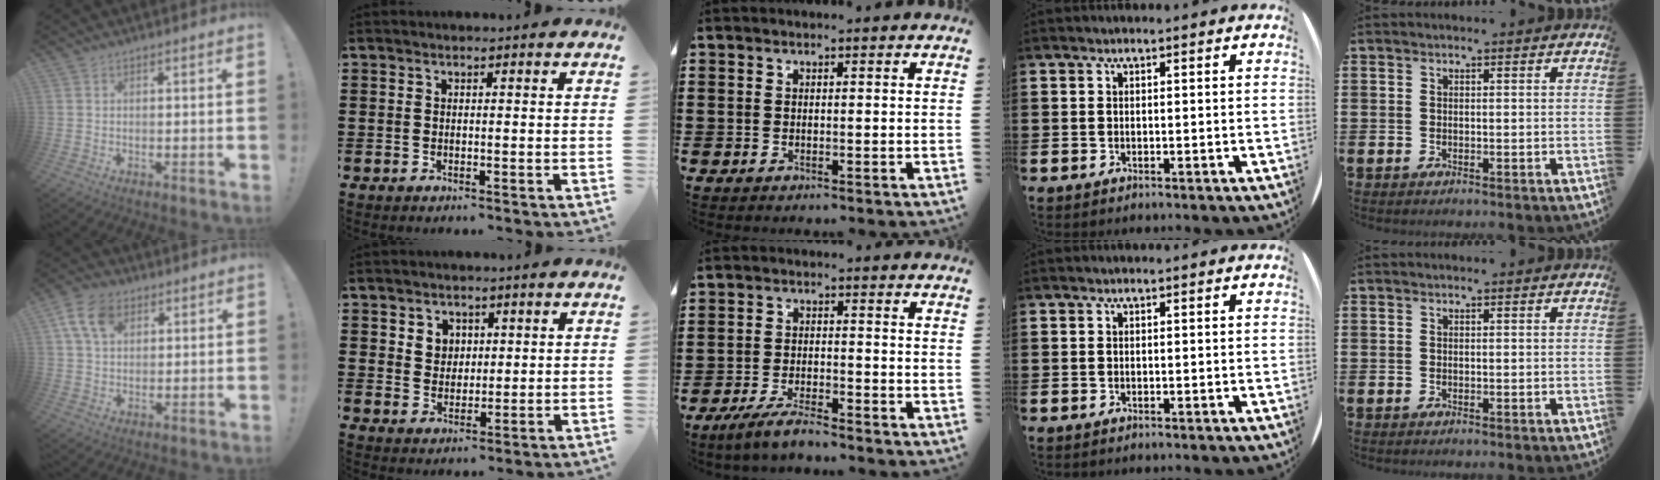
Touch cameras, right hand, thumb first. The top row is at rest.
{"thumb": {"total": 10.3, "force": [4.3, 7.0, 6.4], "torque": [-0.112, 0.000, 0.082]}, "index": {"total": 3.3, "force": [1.6, 2.8, 0.6], "torque": [-0.017, 0.007, 0.028]}, "middle": {"total": 4.4, "force": [-3.9, 0.5, 2.1], "torque": [-0.048, -0.004, -0.077]}}